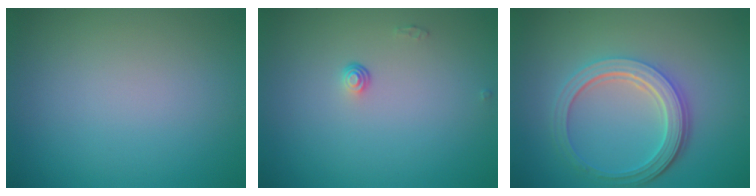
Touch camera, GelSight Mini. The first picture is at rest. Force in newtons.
{"total": 0.8, "press": 0.5, "slide": 0.6}
{"total": 5.1, "press": 3.8, "slide": 3.4}